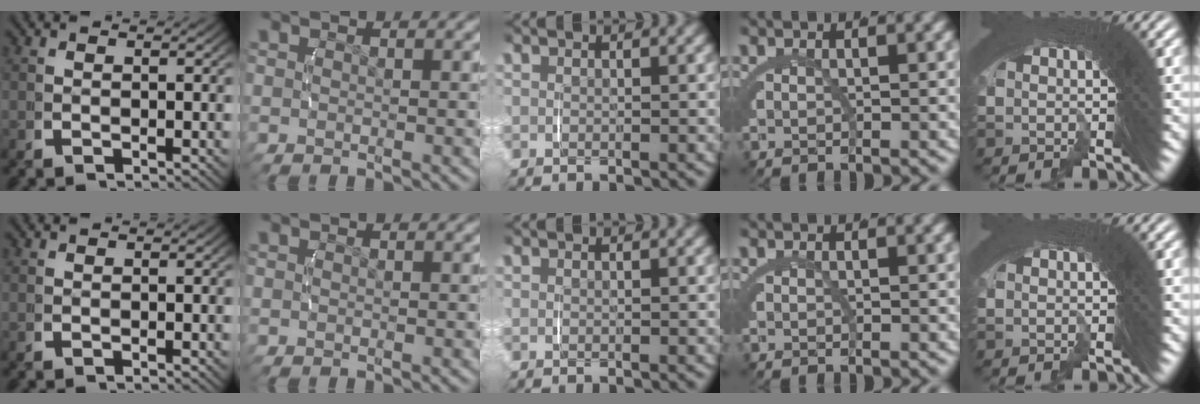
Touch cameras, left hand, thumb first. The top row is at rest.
{}